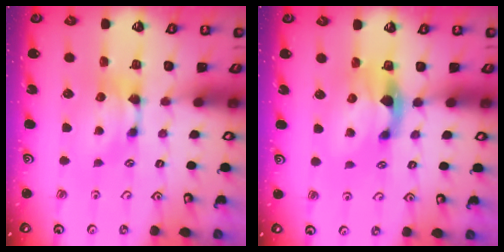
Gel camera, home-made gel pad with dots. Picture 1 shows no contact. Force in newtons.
{"total": 3.0, "press": 2.7, "slide": 1.4}